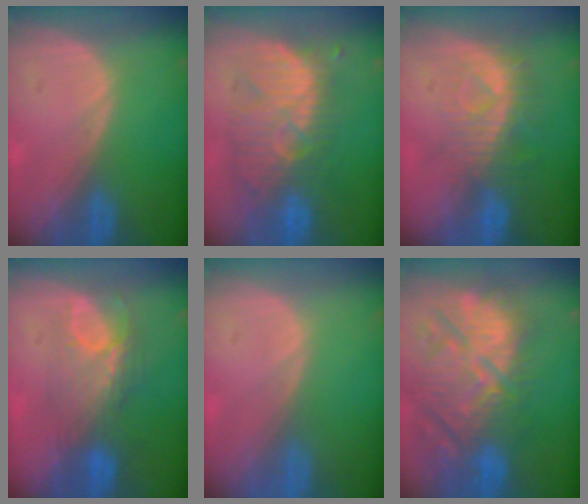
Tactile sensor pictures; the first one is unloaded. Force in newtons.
{"total": 9.9, "press": 9.7, "slide": 2.0}
{"total": 8.0, "press": 7.2, "slide": 3.5}
{"total": 7.5, "press": 7.0, "slide": 2.7}
{"total": 0.0}
{"total": 13.9, "press": 12.6, "slide": 5.9}